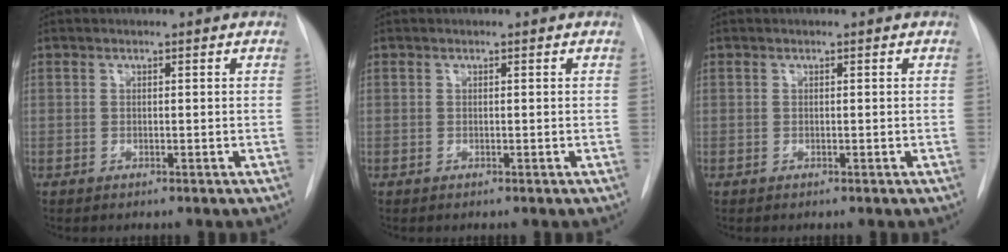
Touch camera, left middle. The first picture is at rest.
{"total": 0.0}
{"total": 0.0}